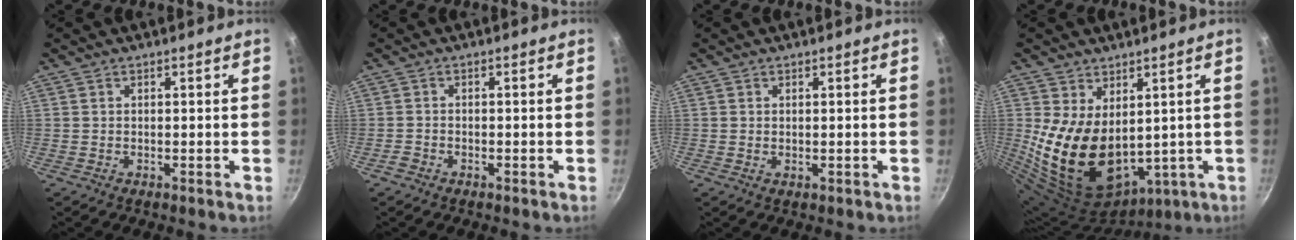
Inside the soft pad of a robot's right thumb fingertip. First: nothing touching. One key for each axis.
{"total": 1.5, "fx": -1.1, "fy": 0.8, "fz": 0.5, "tx": -0.021, "ty": 0.011, "tz": -0.025}
{"total": 0.5, "fx": 0.2, "fy": 0.2, "fz": 0.5, "tx": -0.005, "ty": -0.005, "tz": 0.001}
{"total": 16.2, "fx": 1.1, "fy": 10.2, "fz": 12.6, "tx": -0.213, "ty": -0.029, "tz": 0.052}